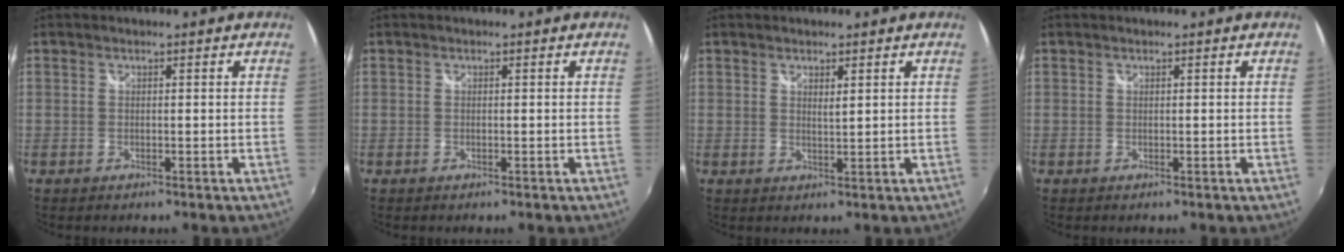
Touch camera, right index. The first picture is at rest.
{"total": 0.0}
{"total": 1.5, "force": [0.8, 0.5, 1.2], "torque": [-0.019, 0.000, 0.013]}
{"total": 0.0}